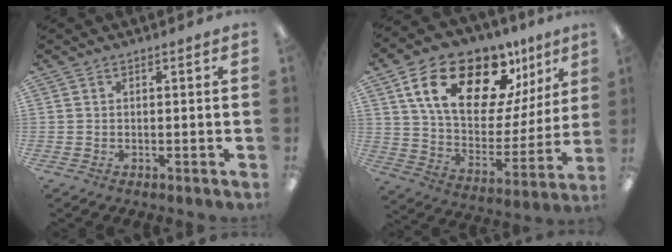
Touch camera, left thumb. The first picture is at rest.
{"total": 22.4, "force": [13.7, 11.2, 13.7], "torque": [-0.235, -0.073, 0.239]}